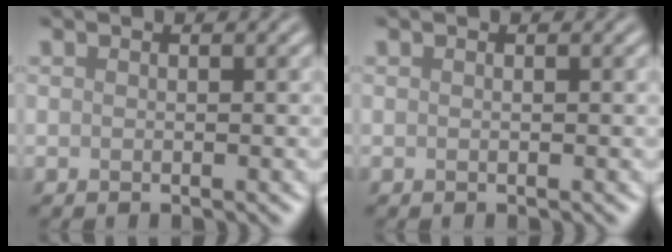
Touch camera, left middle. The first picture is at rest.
{"total": 0.0}